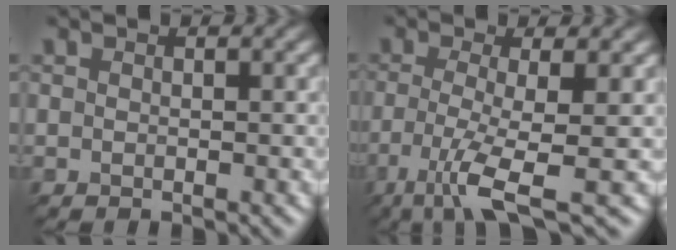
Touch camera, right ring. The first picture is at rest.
{"total": 5.5, "force": [-3.4, 0.3, 4.3], "torque": [-0.101, 0.000, -0.052]}